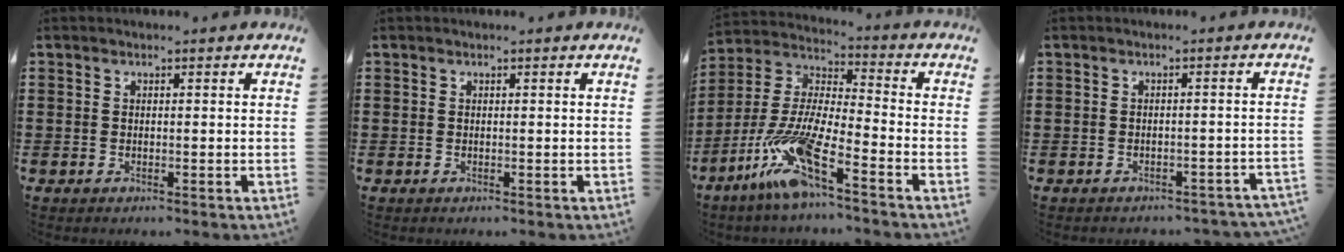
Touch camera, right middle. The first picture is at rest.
{"total": 0.0}
{"total": 12.9, "force": [-9.1, 0.6, 9.1], "torque": [-0.214, -0.016, -0.187]}
{"total": 1.6, "force": [-1.6, 0.2, 0.2], "torque": [-0.008, 0.000, -0.034]}